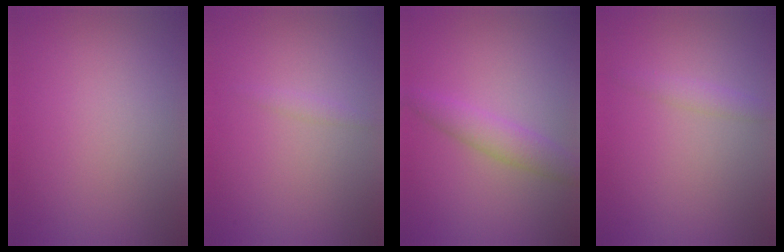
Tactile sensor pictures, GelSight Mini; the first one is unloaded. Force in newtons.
{"total": 0.7, "press": 0.7, "slide": 0.1}
{"total": 2.7, "press": 2.7, "slide": 0.0}
{"total": 1.3, "press": 1.3, "slide": 0.0}